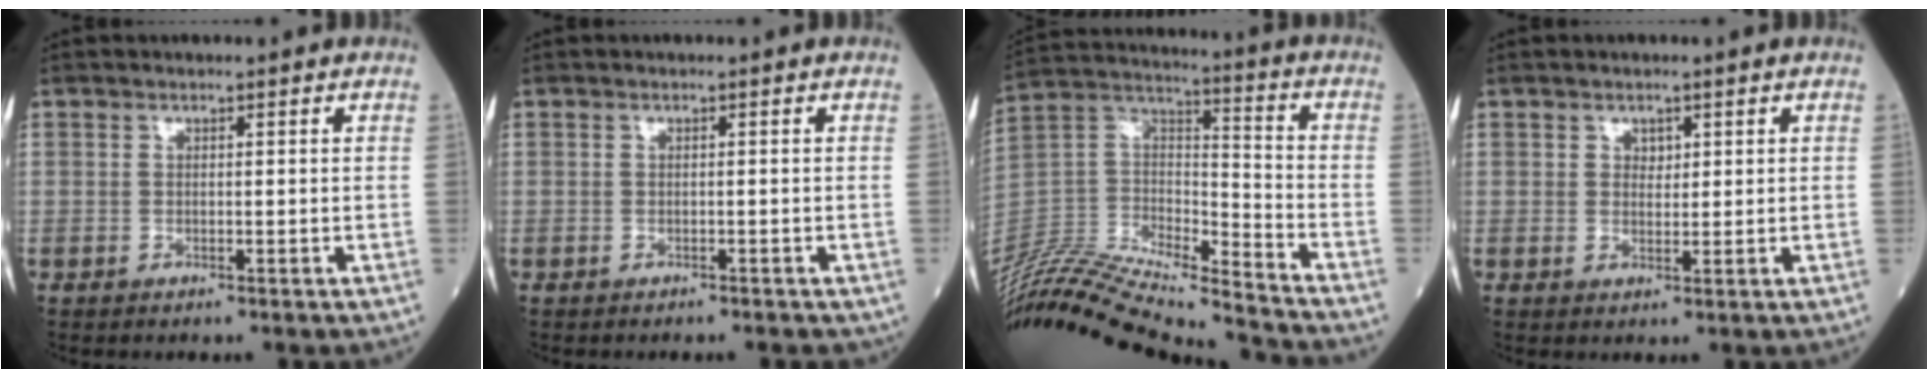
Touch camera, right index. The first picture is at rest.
{"total": 1.9, "force": [-1.5, 0.7, 0.8], "torque": [-0.017, -0.003, -0.013]}
{"total": 24.8, "force": [-23.3, 1.4, 8.4], "torque": [-0.194, -0.005, -0.403]}
{"total": 1.6, "force": [0.7, 1.1, 0.8], "torque": [-0.010, -0.004, 0.013]}